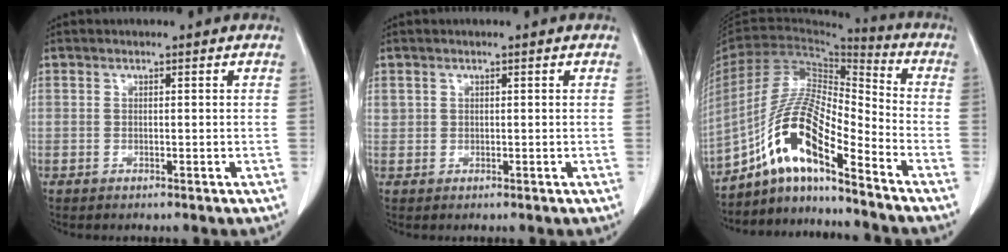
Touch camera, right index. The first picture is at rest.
{"total": 0.9, "force": [0.5, 0.8, 0.1], "torque": [0.011, 0.005, 0.005]}
{"total": 13.9, "force": [-8.9, 2.1, 10.5], "torque": [-0.206, 0.014, -0.163]}